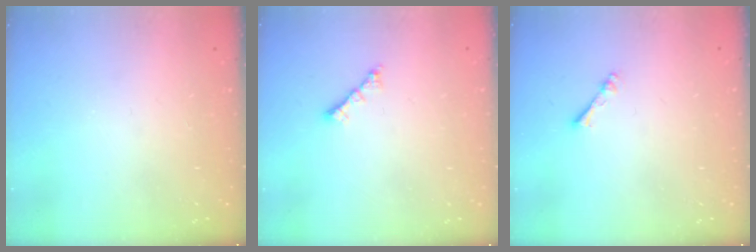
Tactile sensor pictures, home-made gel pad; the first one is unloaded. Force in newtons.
{"total": 1.8, "press": 1.7, "slide": 0.6}
{"total": 1.1, "press": 1.1, "slide": 0.2}